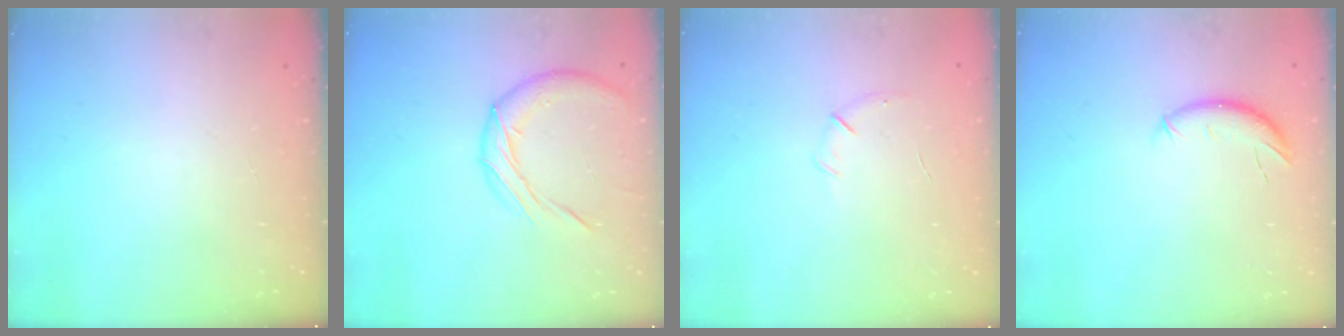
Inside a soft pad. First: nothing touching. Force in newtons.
{"total": 9.4, "press": 9.3, "slide": 1.3}
{"total": 5.6, "press": 5.4, "slide": 1.6}
{"total": 6.6, "press": 6.6, "slide": 0.6}